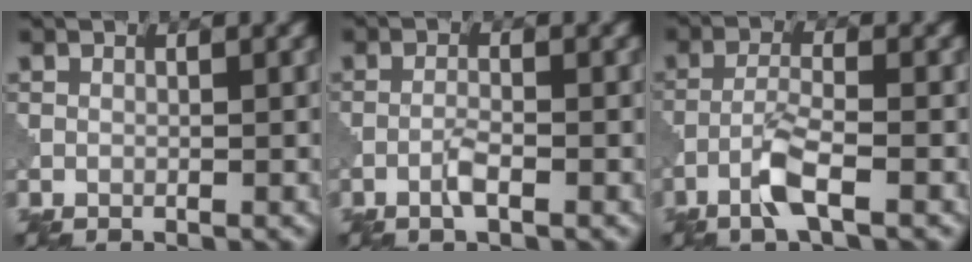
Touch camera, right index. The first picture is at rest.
{"total": 1.7, "force": [-0.9, 0.3, 1.4], "torque": [-0.029, 0.003, -0.022]}
{"total": 3.5, "force": [-2.0, 0.4, 2.8], "torque": [-0.061, 0.006, -0.049]}